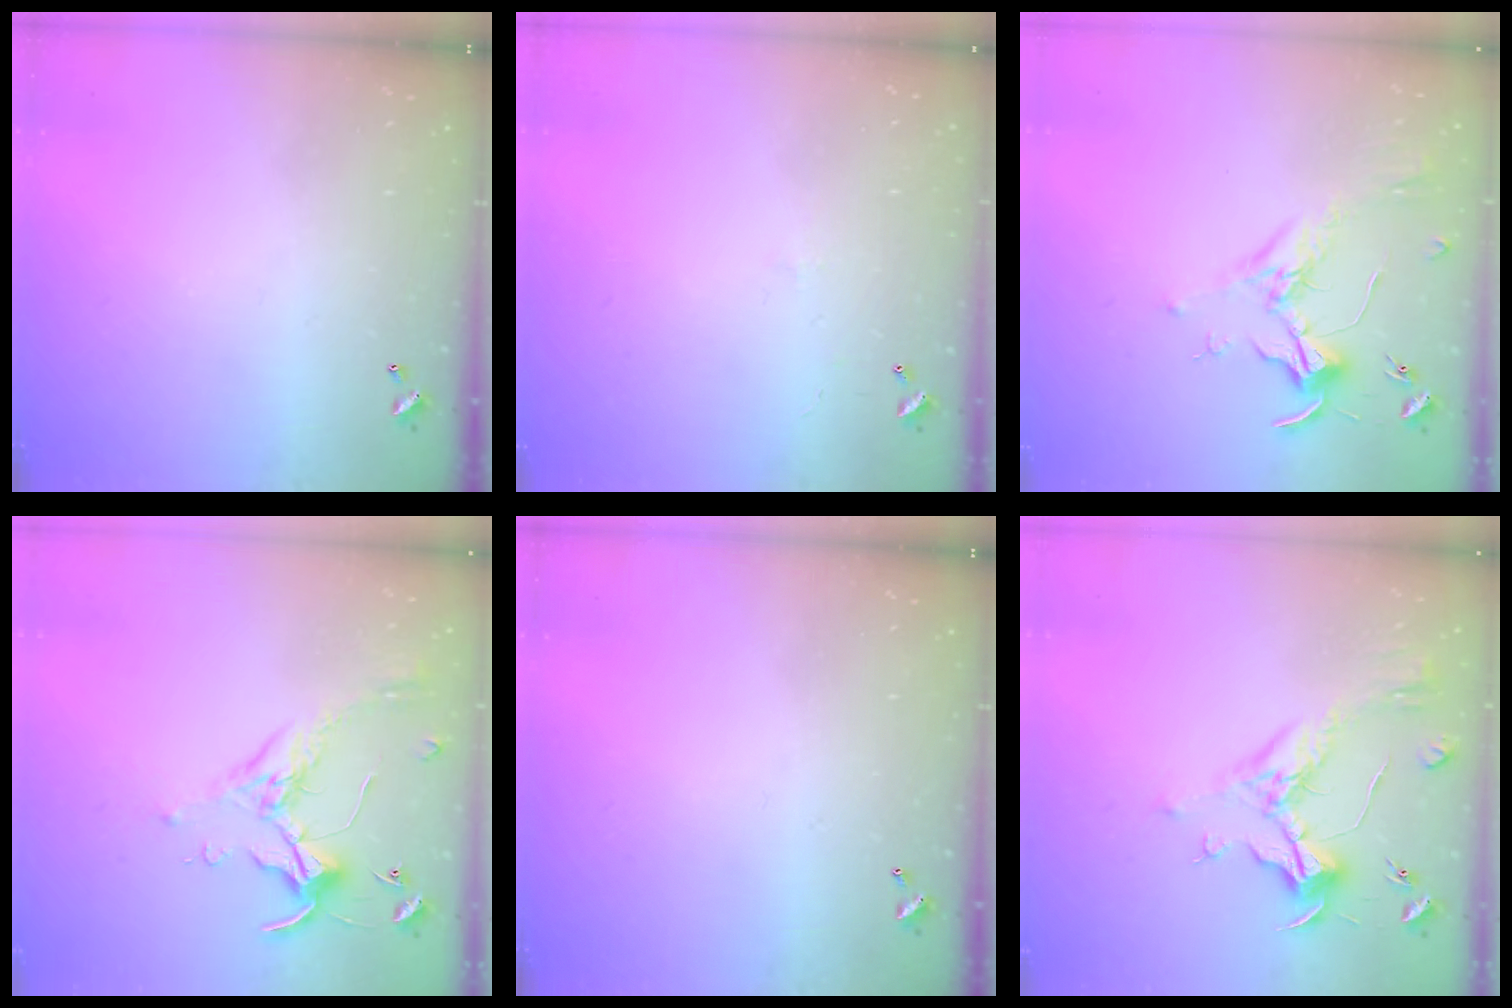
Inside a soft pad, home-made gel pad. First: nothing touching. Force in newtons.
{"total": 1.2, "press": 1.1, "slide": 0.5}
{"total": 1.6, "press": 1.4, "slide": 0.8}
{"total": 0.7, "press": 0.6, "slide": 0.4}
{"total": 0.0}
{"total": 1.0, "press": 0.2, "slide": 1.0}